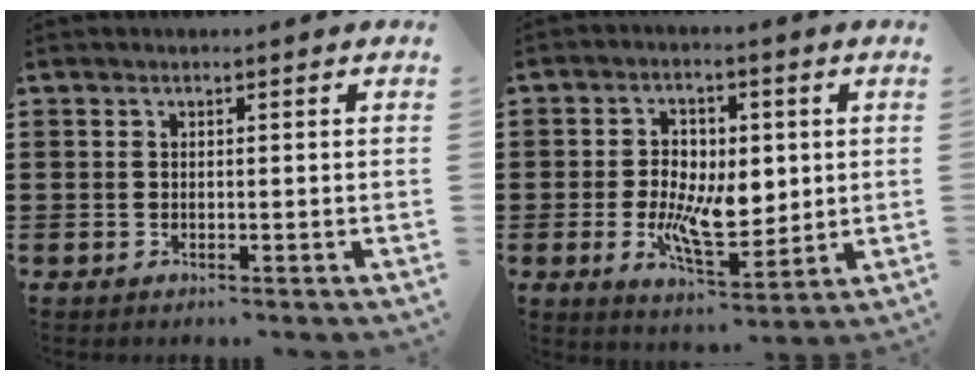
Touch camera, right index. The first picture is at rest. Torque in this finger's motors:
{"motor_torque": [1.50, 0.64, 0.62, 0.14]}